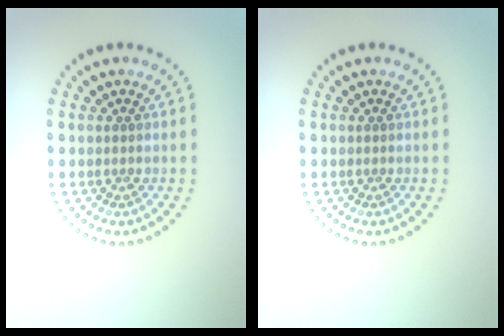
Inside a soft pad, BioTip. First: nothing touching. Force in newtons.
{"total": 0.0}